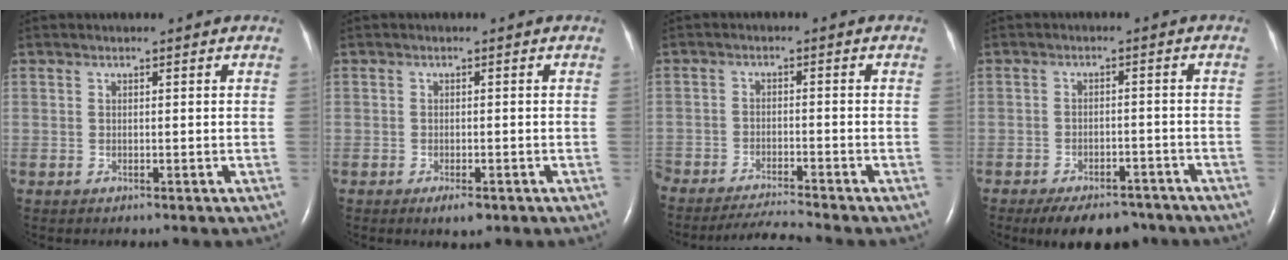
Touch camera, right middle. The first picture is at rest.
{"total": 2.1, "force": [-1.2, 0.7, 1.5], "torque": [-0.028, -0.004, -0.016]}
{"total": 5.5, "force": [-5.2, -1.2, 1.2], "torque": [-0.017, -0.015, -0.095]}
{"total": 9.7, "force": [-7.7, 4.2, 4.1], "torque": [-0.054, -0.001, -0.107]}